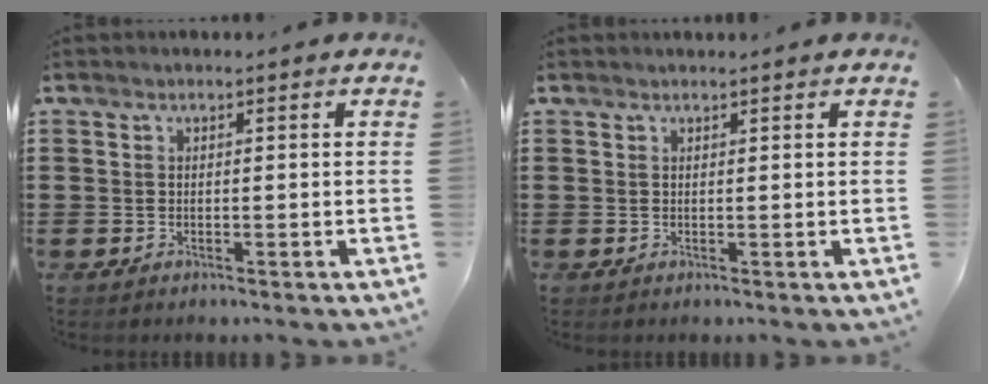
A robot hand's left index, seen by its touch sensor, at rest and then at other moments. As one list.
[{"total": 0.7, "force": [0.6, -0.1, 0.2], "torque": [-0.006, -0.003, 0.013]}]